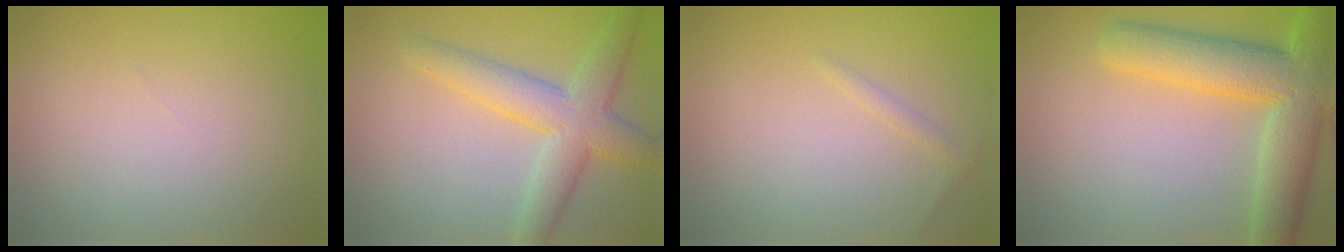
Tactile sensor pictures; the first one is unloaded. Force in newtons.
{"total": 5.6, "press": 5.6, "slide": 0.1}
{"total": 0.8, "press": 0.8, "slide": 0.0}
{"total": 9.0, "press": 9.0, "slide": 0.6}